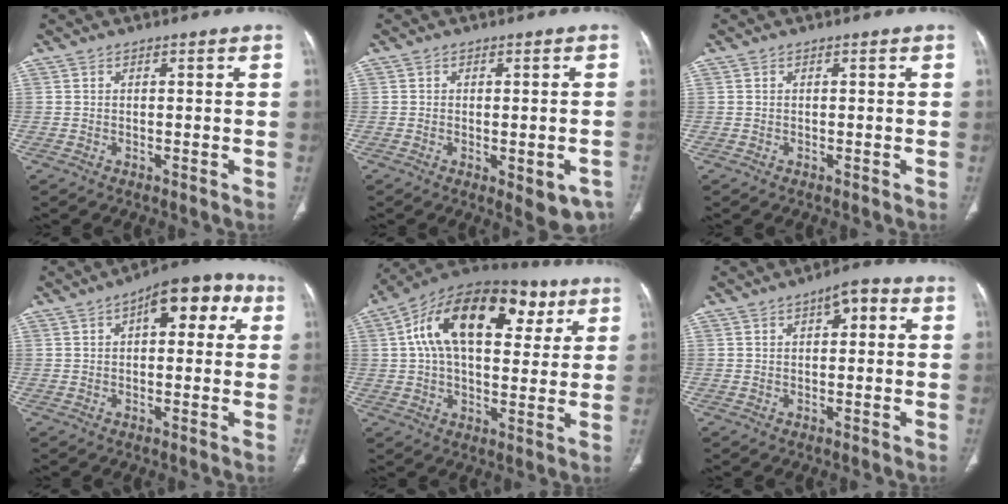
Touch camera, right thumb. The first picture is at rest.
{"total": 7.3, "force": [-2.8, 3.2, 6.0], "torque": [-0.053, 0.006, -0.024]}
{"total": 0.0}
{"total": 11.4, "force": [3.9, 5.5, 9.2], "torque": [-0.092, 0.024, 0.043]}
{"total": 24.3, "force": [8.5, 13.4, 18.4], "torque": [-0.281, 0.026, 0.129]}
{"total": 5.3, "force": [1.8, 2.4, 4.3], "torque": [-0.048, 0.009, 0.018]}